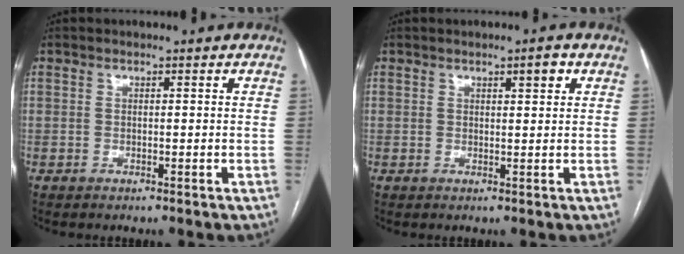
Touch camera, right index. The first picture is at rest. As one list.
[{"total": 1.9, "force": [1.0, 0.2, 1.6], "torque": [-0.024, 0.000, 0.014]}]